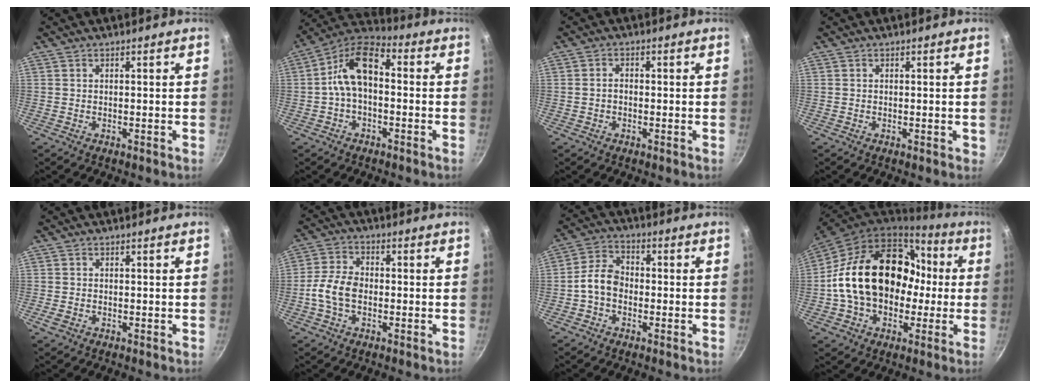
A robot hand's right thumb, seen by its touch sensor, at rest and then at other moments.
{"total": 11.0, "force": [-0.2, 6.4, 8.9], "torque": [-0.151, 0.043, -0.019]}
{"total": 1.9, "force": [-0.4, 1.4, 1.2], "torque": [-0.017, 0.012, -0.008]}
{"total": 0.7, "force": [0.0, 0.4, 0.6], "torque": [-0.003, 0.001, -0.001]}
{"total": 1.6, "force": [-0.7, 1.2, 0.9], "torque": [-0.016, -0.001, -0.013]}
{"total": 7.6, "force": [-1.5, 5.1, 5.4], "torque": [-0.098, 0.027, -0.038]}
{"total": 6.4, "force": [-1.4, 4.6, 4.3], "torque": [-0.066, 0.028, -0.041]}
{"total": 24.8, "force": [0.5, 18.0, 17.1], "torque": [-0.273, 0.062, 0.017]}